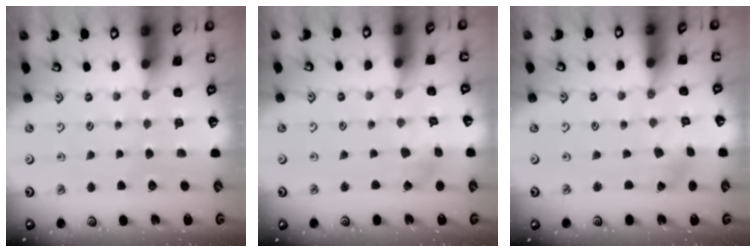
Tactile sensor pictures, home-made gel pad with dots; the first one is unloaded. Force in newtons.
{"total": 2.0, "press": 2.0, "slide": 0.3}
{"total": 1.1, "press": 1.1, "slide": 0.2}